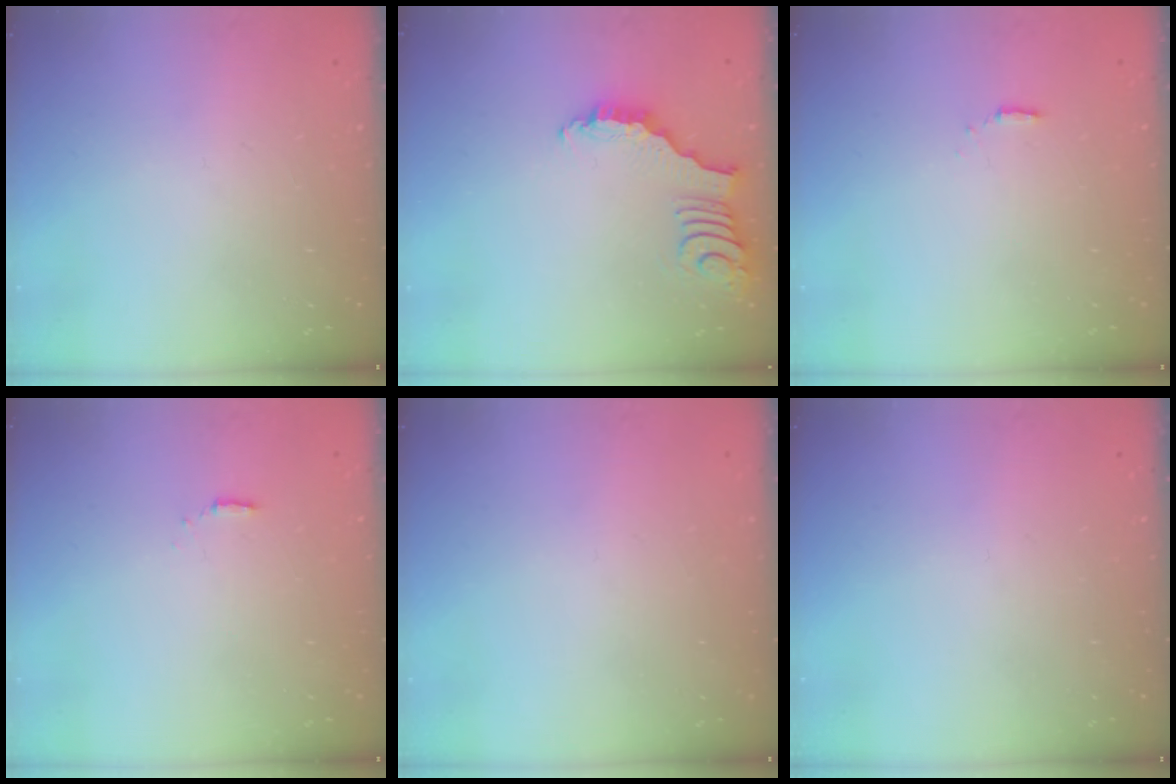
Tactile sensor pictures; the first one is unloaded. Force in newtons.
{"total": 2.9, "press": 2.8, "slide": 0.4}
{"total": 1.3, "press": 1.3, "slide": 0.3}
{"total": 1.3, "press": 1.3, "slide": 0.3}
{"total": 0.0}
{"total": 0.0}